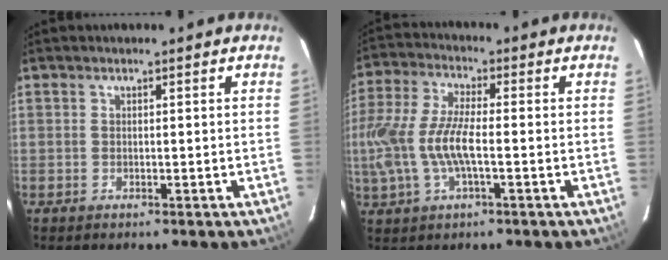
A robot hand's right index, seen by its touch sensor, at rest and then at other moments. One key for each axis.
{"total": 13.0, "fx": -2.1, "fy": 4.5, "fz": 12.0, "tx": -0.258, "ty": 0.001, "tz": -0.039}